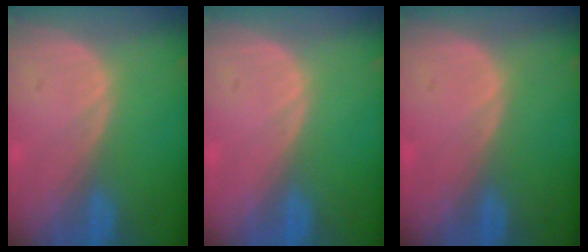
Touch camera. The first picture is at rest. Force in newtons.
{"total": 0.0}
{"total": 0.0}